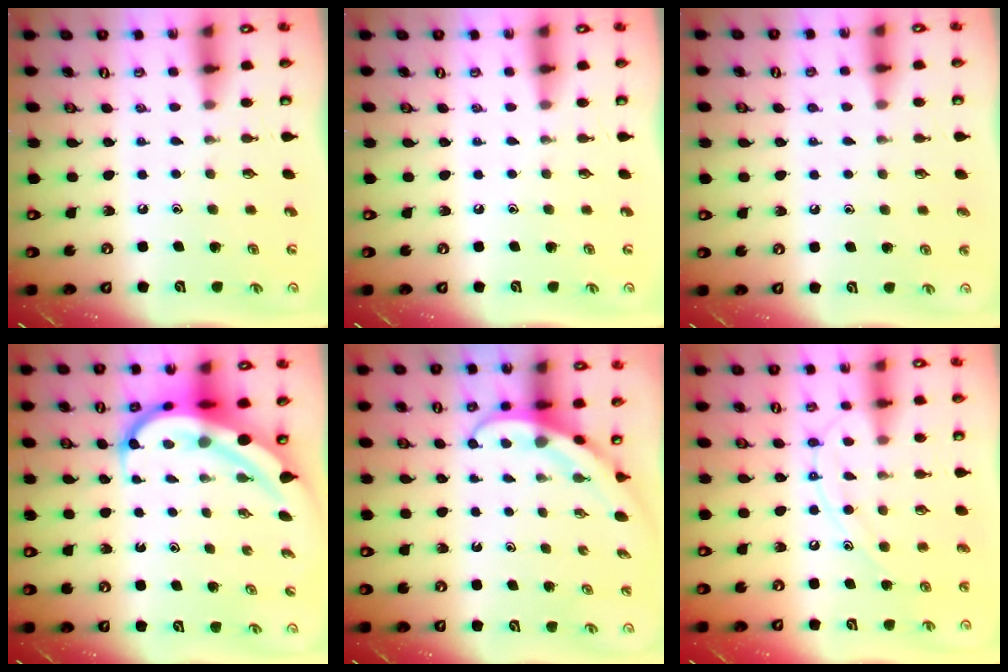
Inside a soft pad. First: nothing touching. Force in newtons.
{"total": 0.0}
{"total": 3.7, "press": 3.6, "slide": 0.4}
{"total": 10.0, "press": 9.8, "slide": 1.6}
{"total": 3.8, "press": 3.8, "slide": 0.3}
{"total": 10.7, "press": 10.7, "slide": 0.9}